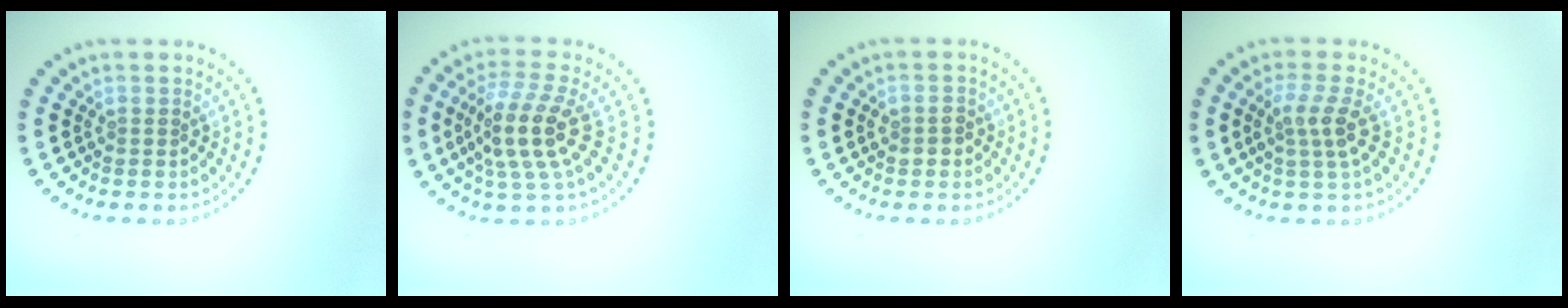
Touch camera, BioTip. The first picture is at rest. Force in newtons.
{"total": 4.4, "press": 3.7, "slide": 2.4}
{"total": 1.5, "press": 1.5, "slide": 0.1}
{"total": 2.6, "press": 2.0, "slide": 1.6}